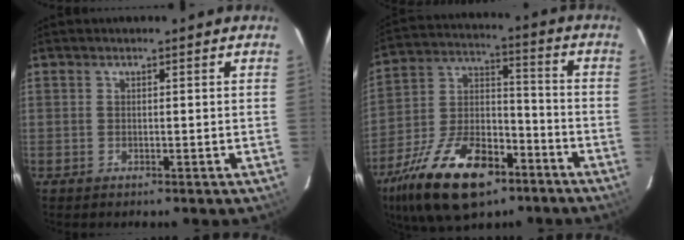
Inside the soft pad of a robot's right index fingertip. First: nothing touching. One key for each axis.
{"total": 21.9, "fx": -13.2, "fy": 10.6, "fz": 13.9, "tx": -0.284, "ty": -0.007, "tz": -0.223}